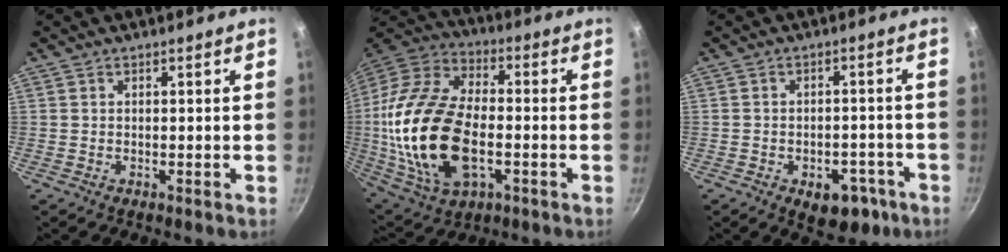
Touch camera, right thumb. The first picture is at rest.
{"total": 25.5, "force": [-3.3, 14.6, 20.6], "torque": [-0.414, 0.022, -0.060]}
{"total": 8.6, "force": [-4.1, 5.4, 5.3], "torque": [-0.028, 0.025, -0.042]}